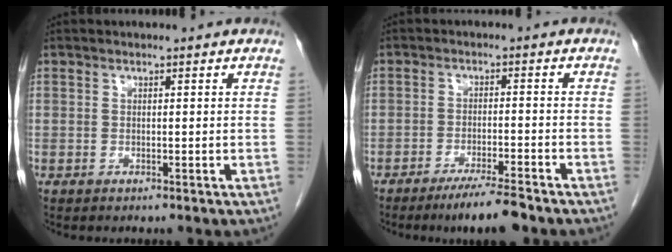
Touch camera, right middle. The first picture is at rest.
{"total": 6.1, "force": [-4.8, 0.0, 3.7], "torque": [-0.061, -0.015, -0.083]}